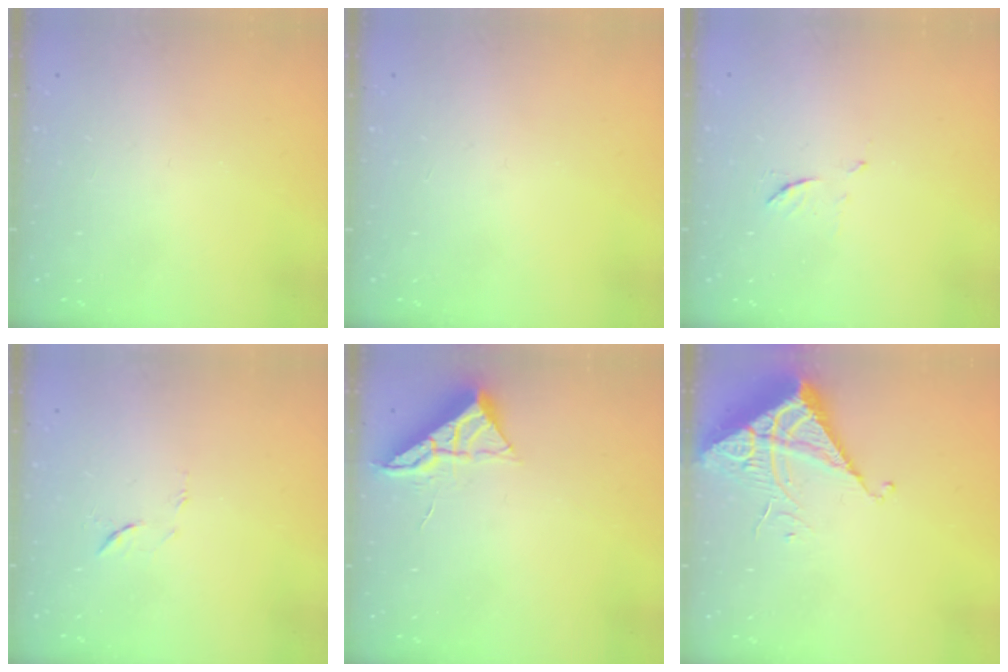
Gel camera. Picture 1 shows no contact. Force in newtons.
{"total": 0.0}
{"total": 5.5, "press": 5.4, "slide": 0.7}
{"total": 6.4, "press": 6.4, "slide": 0.6}
{"total": 6.9, "press": 6.9, "slide": 0.5}
{"total": 7.0, "press": 7.0, "slide": 0.3}